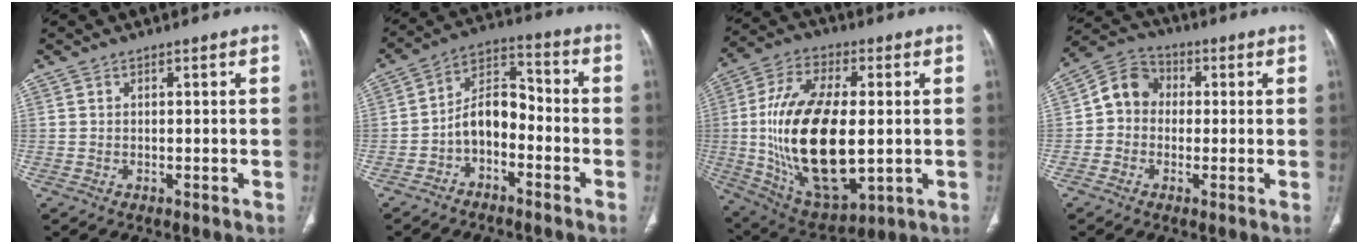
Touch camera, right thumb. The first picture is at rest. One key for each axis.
{"total": 8.5, "fx": -3.3, "fy": 5.3, "fz": 5.8, "tx": -0.085, "ty": 0.058, "tz": -0.070}
{"total": 24.9, "fx": -0.8, "fy": 12.1, "fz": 21.7, "tx": -0.416, "ty": -0.010, "tz": 0.002}
{"total": 7.7, "fx": -0.2, "fy": 6.8, "fz": 3.6, "tx": -0.043, "ty": 0.028, "tz": -0.020}